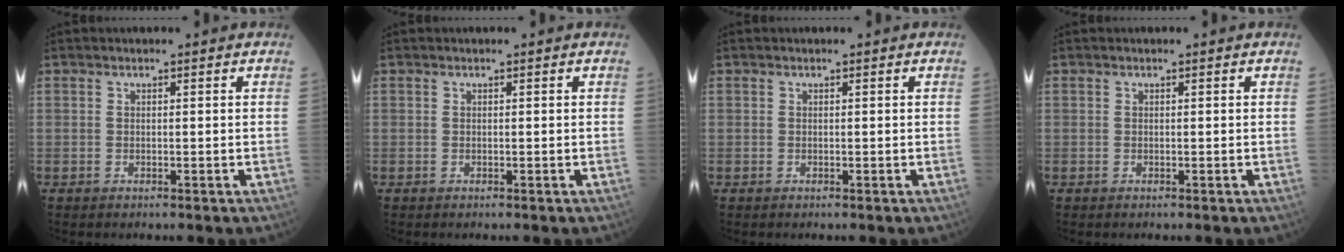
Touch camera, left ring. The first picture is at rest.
{"total": 0.0}
{"total": 0.0}
{"total": 0.0}